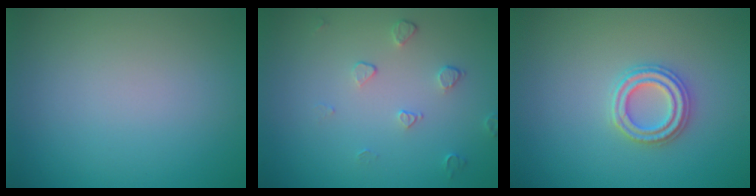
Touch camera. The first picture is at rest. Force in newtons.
{"total": 1.5, "press": 0.9, "slide": 1.1}
{"total": 2.6, "press": 2.6, "slide": 0.4}